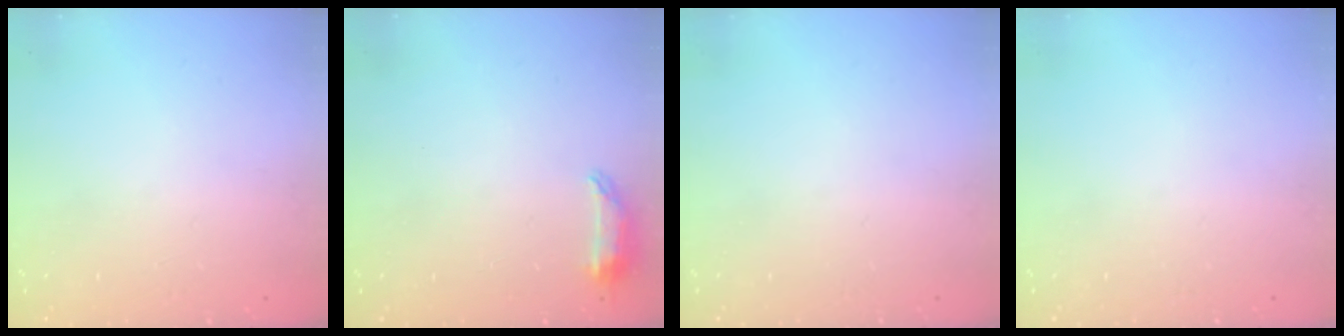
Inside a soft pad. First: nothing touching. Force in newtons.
{"total": 6.6, "press": 6.6, "slide": 0.9}
{"total": 0.0}
{"total": 0.0}